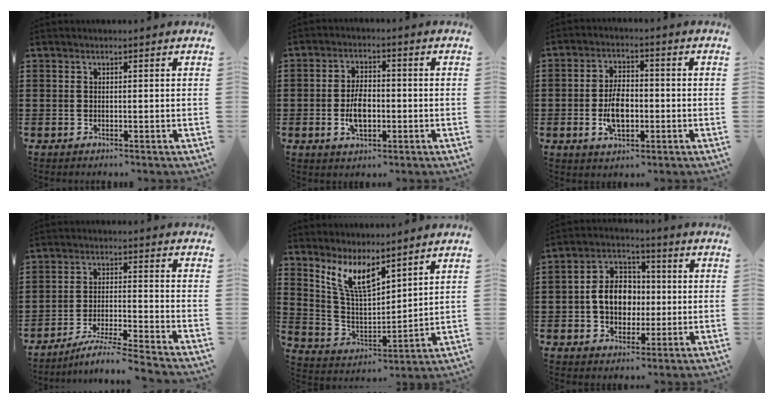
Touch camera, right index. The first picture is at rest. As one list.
[{"total": 5.5, "force": [-1.1, 3.0, 4.4], "torque": [-0.085, 0.000, -0.023]}, {"total": 6.3, "force": [-1.2, 3.5, 5.2], "torque": [-0.097, 0.002, -0.025]}, {"total": 5.7, "force": [-5.3, -0.7, 2.1], "torque": [-0.048, -0.016, -0.106]}, {"total": 8.3, "force": [6.2, 2.5, 5.0], "torque": [-0.118, -0.025, 0.114]}, {"total": 7.9, "force": [-0.6, 6.2, 4.9], "torque": [-0.110, 0.012, -0.016]}]